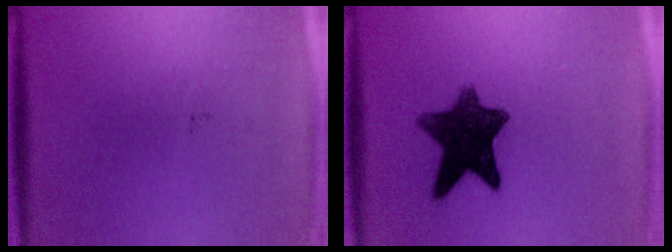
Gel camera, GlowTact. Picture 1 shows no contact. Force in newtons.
{"total": 10.9}